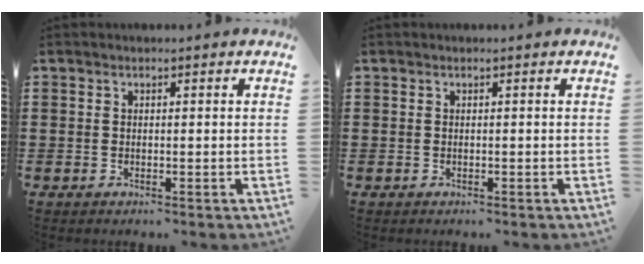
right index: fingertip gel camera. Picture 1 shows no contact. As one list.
[{"total": 0.0}]